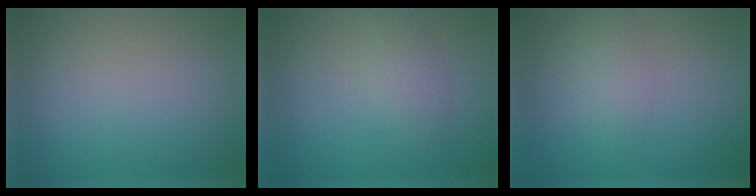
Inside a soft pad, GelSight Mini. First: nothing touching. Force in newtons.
{"total": 2.1, "press": 2.1, "slide": 0.1}
{"total": 2.2, "press": 2.2, "slide": 0.0}